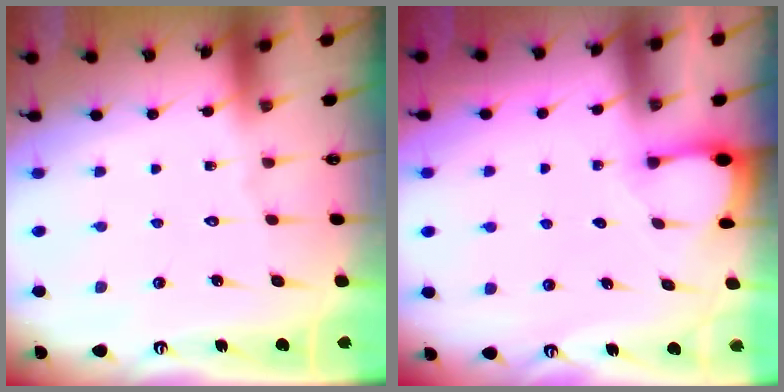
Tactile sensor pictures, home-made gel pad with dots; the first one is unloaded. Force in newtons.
{"total": 2.7, "press": 2.7, "slide": 0.3}